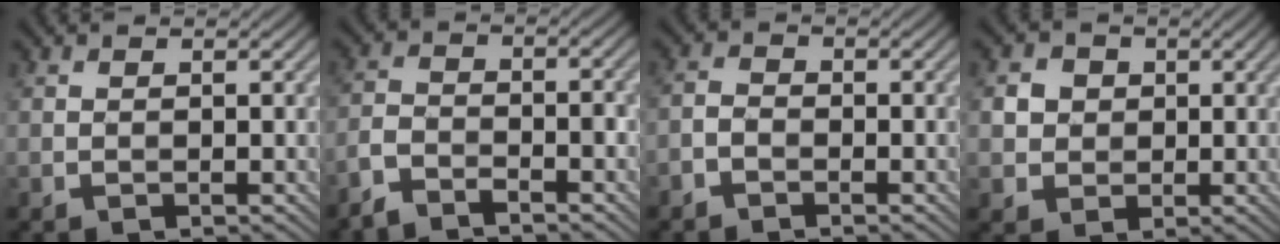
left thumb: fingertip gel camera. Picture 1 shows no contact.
{"total": 5.0, "force": [-4.0, 1.4, 2.6], "torque": [-0.055, -0.003, -0.087]}
{"total": 2.0, "force": [-1.5, 0.9, 0.8], "torque": [-0.017, 0.002, -0.037]}
{"total": 4.4, "force": [0.8, 4.1, 1.5], "torque": [-0.051, -0.002, 0.010]}